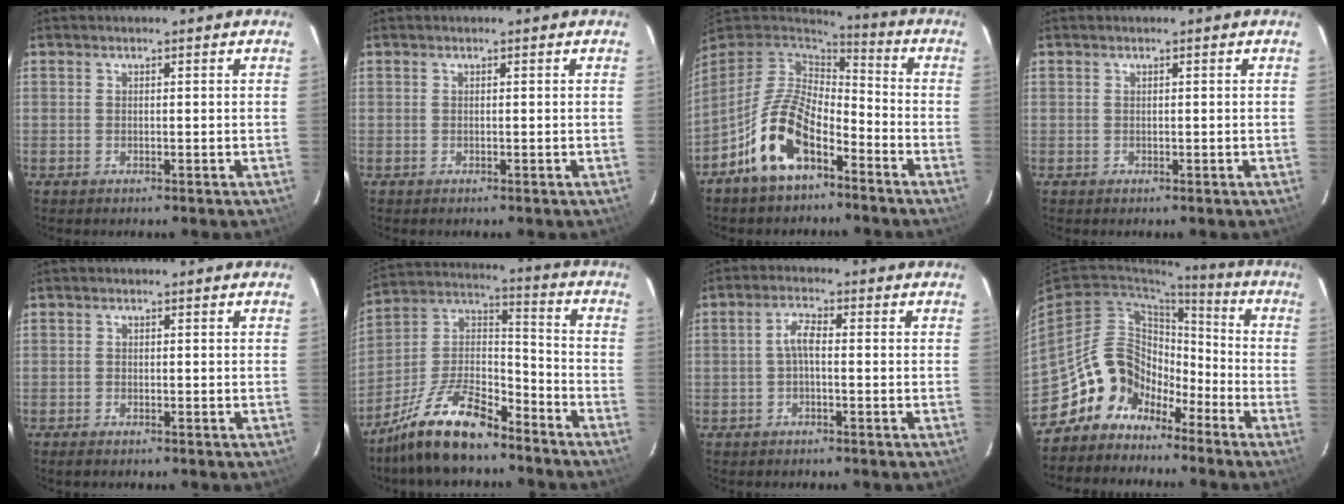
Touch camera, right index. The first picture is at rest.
{"total": 0.0}
{"total": 14.2, "force": [-7.9, 6.8, 9.7], "torque": [-0.197, 0.002, -0.146]}
{"total": 0.6, "force": [-0.1, 0.6, -0.1], "torque": [0.002, 0.002, 0.000]}
{"total": 1.1, "force": [-0.9, 0.4, 0.5], "torque": [-0.011, -0.005, -0.020]}
{"total": 16.1, "force": [-11.7, 5.8, 9.5], "torque": [-0.202, 0.021, -0.216]}
{"total": 3.2, "force": [-0.9, 1.0, 3.0], "torque": [-0.065, 0.011, -0.019]}
{"total": 12.7, "force": [-9.2, 8.1, 3.0], "torque": [-0.061, 0.041, -0.170]}